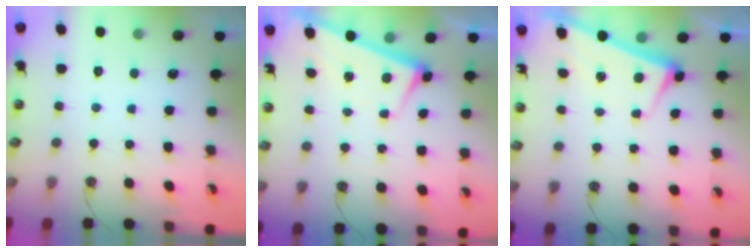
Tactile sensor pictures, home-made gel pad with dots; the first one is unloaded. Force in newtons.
{"total": 2.8, "press": 2.7, "slide": 0.4}
{"total": 2.7, "press": 2.6, "slide": 0.6}